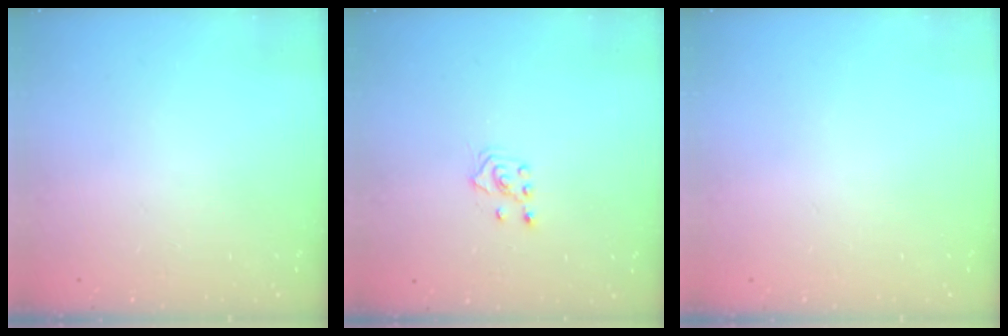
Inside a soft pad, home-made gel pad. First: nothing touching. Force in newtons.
{"total": 3.5, "press": 3.4, "slide": 0.8}
{"total": 0.0}